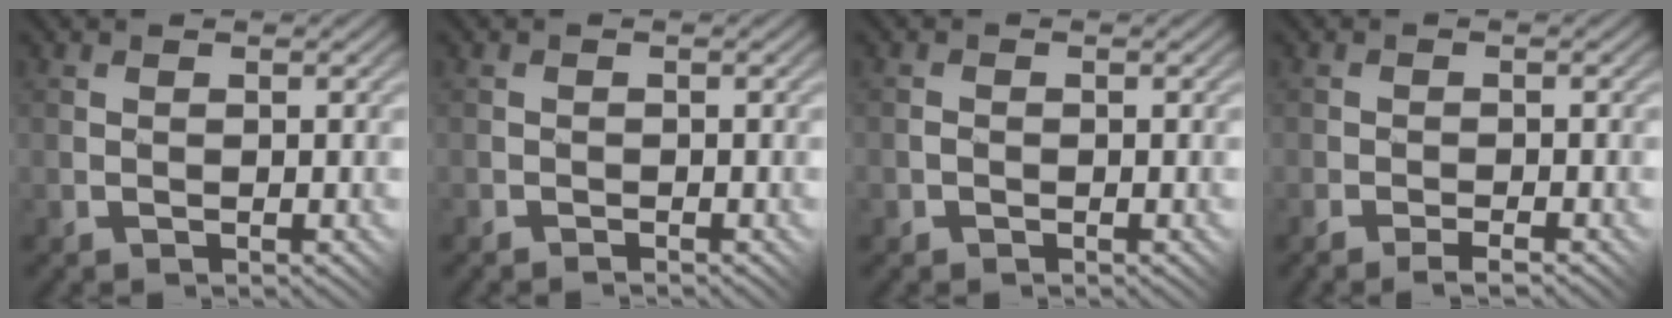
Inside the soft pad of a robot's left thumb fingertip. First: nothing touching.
{"total": 0.7, "force": [-0.3, 0.1, -0.6], "torque": [0.016, 0.001, -0.011]}
{"total": 0.7, "force": [-0.3, 0.6, 0.0], "torque": [0.004, 0.001, -0.010]}
{"total": 1.8, "force": [-1.5, 0.5, 0.9], "torque": [-0.011, 0.002, -0.027]}